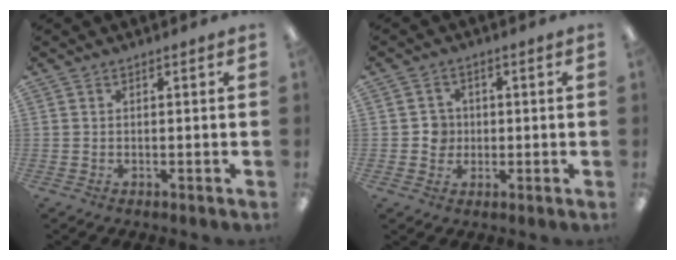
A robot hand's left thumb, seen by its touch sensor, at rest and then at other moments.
{"total": 3.9, "force": [0.1, 3.8, 0.6], "torque": [-0.004, 0.002, -0.004]}